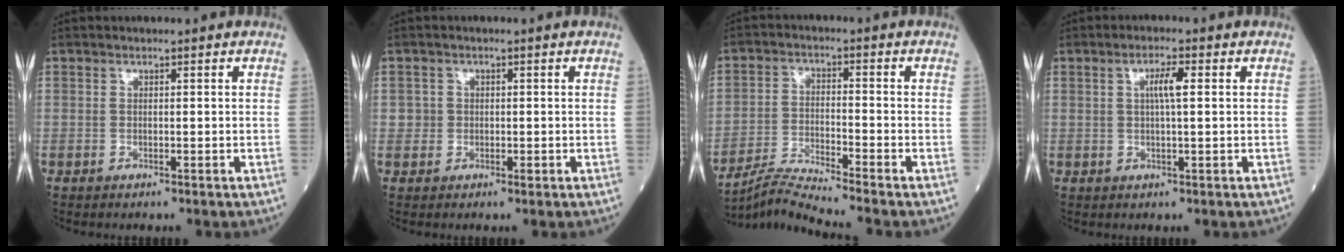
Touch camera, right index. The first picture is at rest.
{"total": 1.6, "force": [0.1, 1.6, 0.1], "torque": [0.001, 0.005, 0.003]}
{"total": 7.2, "force": [-6.6, -2.5, 1.5], "torque": [-0.036, -0.019, -0.127]}
{"total": 3.2, "force": [0.7, 0.2, 3.1], "torque": [-0.058, 0.004, 0.012]}